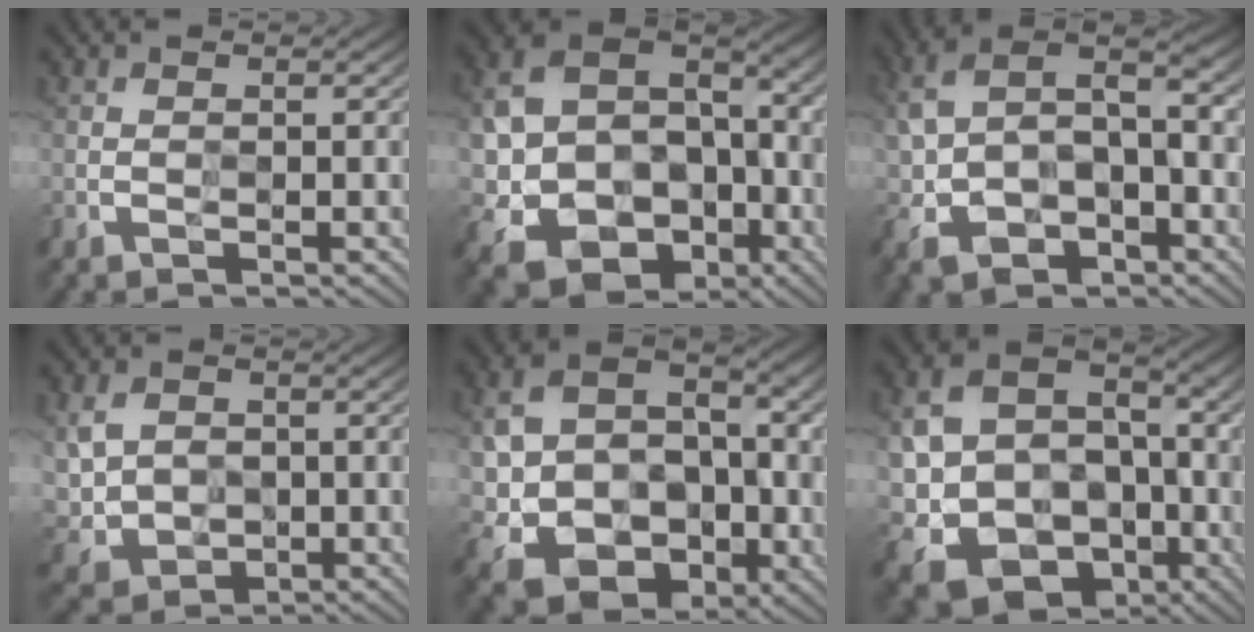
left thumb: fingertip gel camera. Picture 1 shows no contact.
{"total": 18.5, "force": [-5.1, 15.0, 9.6], "torque": [-0.188, -0.031, -0.079]}
{"total": 11.5, "force": [-3.3, 7.4, 8.2], "torque": [-0.190, -0.012, -0.058]}
{"total": 6.2, "force": [-0.1, 5.2, 3.3], "torque": [-0.096, -0.015, -0.003]}
{"total": 12.9, "force": [-2.6, 10.1, 7.5], "torque": [-0.156, -0.017, -0.054]}
{"total": 16.5, "force": [-4.0, 13.6, 8.3], "torque": [-0.180, -0.040, -0.067]}